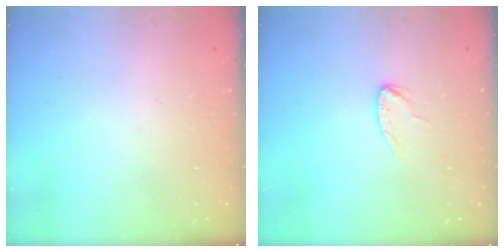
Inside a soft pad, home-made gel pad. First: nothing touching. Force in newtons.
{"total": 5.1, "press": 5.1, "slide": 0.4}